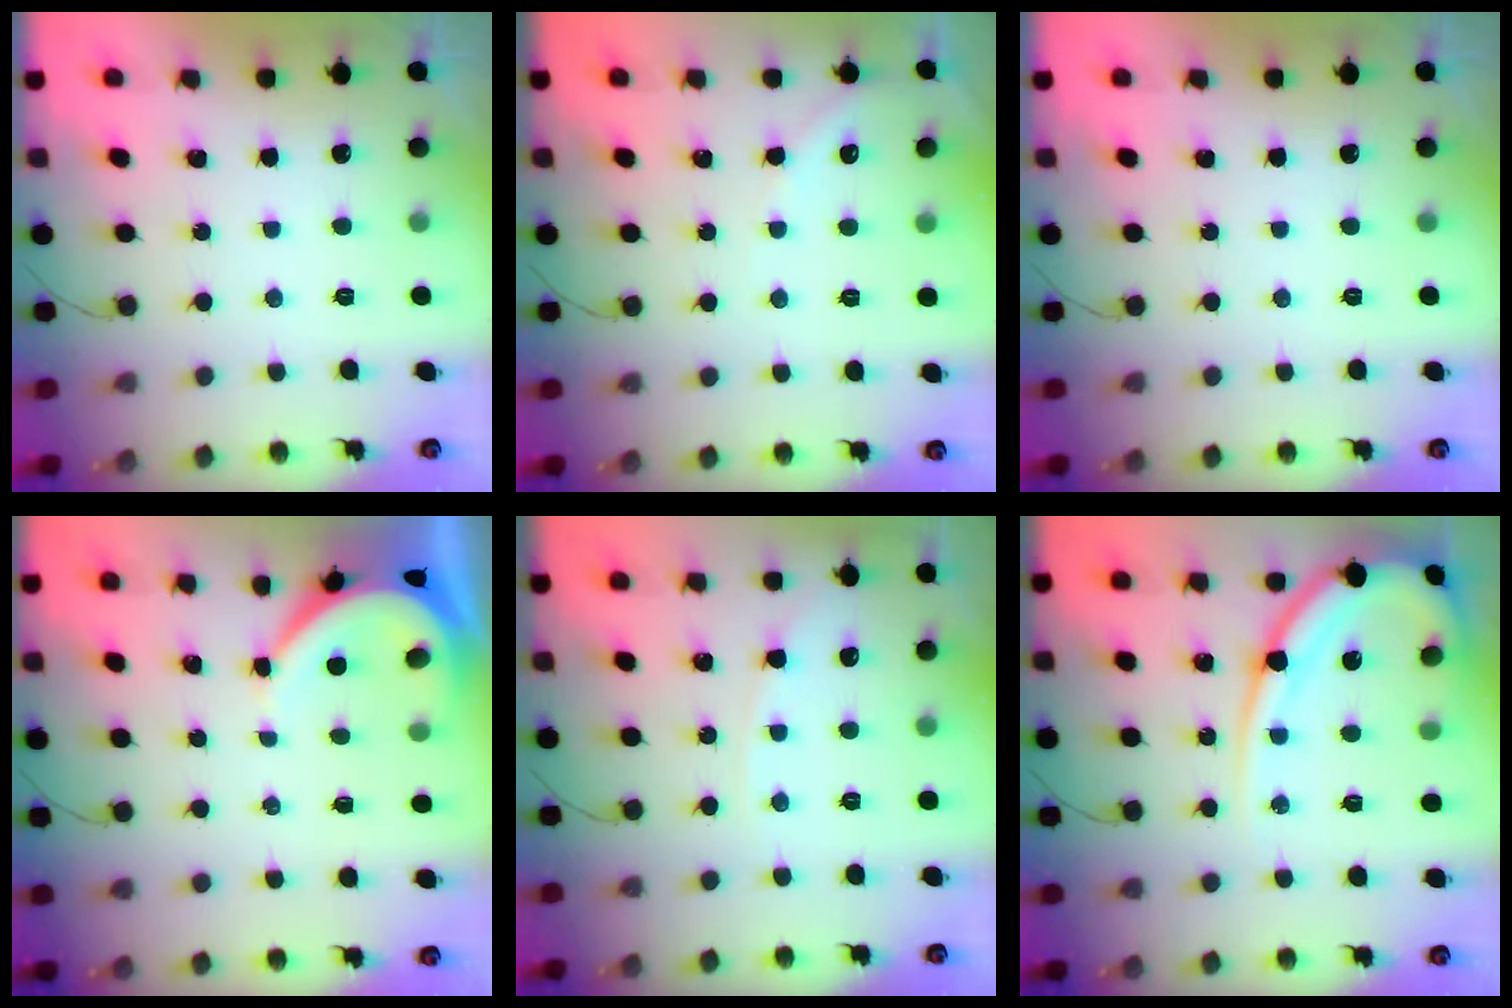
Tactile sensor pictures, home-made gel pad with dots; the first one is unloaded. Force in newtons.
{"total": 2.2, "press": 2.2, "slide": 0.4}
{"total": 0.0}
{"total": 6.4, "press": 6.4, "slide": 0.5}
{"total": 4.2, "press": 4.2, "slide": 0.4}
{"total": 14.4, "press": 14.3, "slide": 1.1}